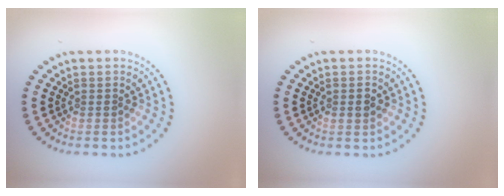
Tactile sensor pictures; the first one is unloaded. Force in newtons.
{"total": 1.4, "press": 1.4, "slide": 0.2}